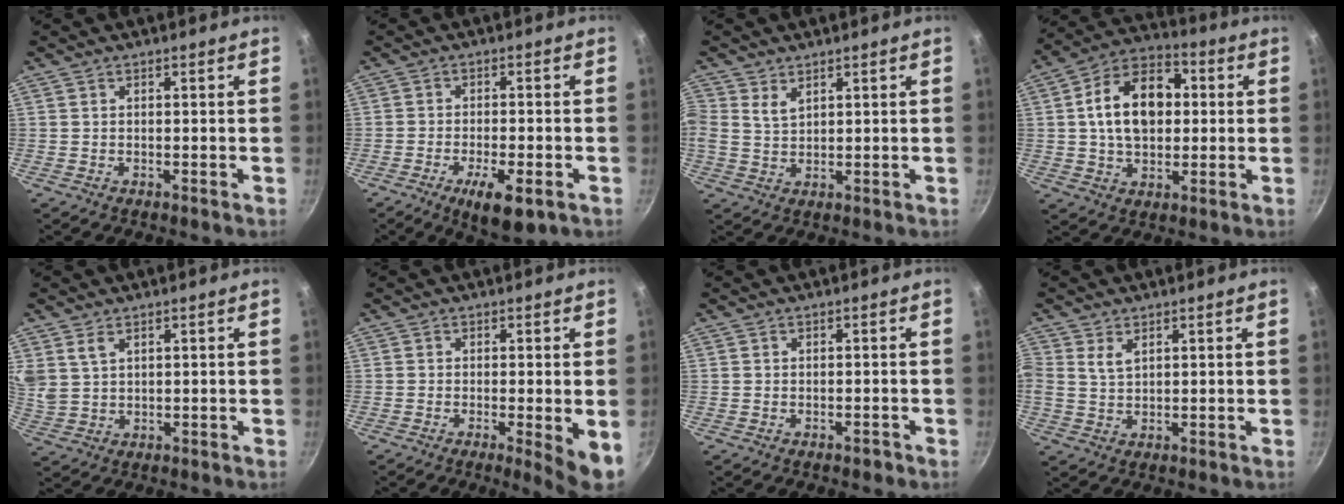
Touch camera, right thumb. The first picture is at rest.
{"total": 8.7, "force": [-3.9, 3.0, 7.2], "torque": [-0.116, 0.010, -0.056]}
{"total": 3.9, "force": [1.9, 2.4, 2.3], "torque": [-0.046, -0.007, 0.039]}
{"total": 15.8, "force": [1.8, 10.7, 11.5], "torque": [-0.157, 0.024, 0.016]}
{"total": 4.6, "force": [2.4, 2.8, 2.7], "torque": [-0.048, -0.008, 0.056]}
{"total": 5.6, "force": [-1.3, 0.7, 5.4], "torque": [-0.074, -0.012, -0.016]}
{"total": 1.2, "force": [-0.8, 0.7, 0.6], "torque": [-0.003, 0.012, -0.005]}
{"total": 3.5, "force": [1.5, 2.2, 2.3], "torque": [-0.047, -0.004, 0.029]}